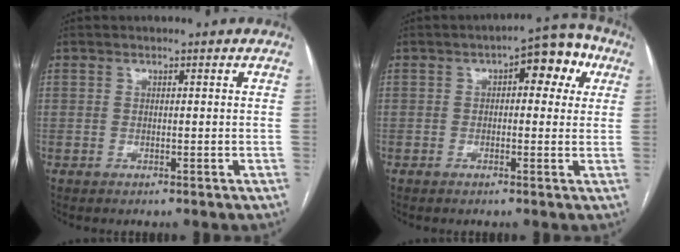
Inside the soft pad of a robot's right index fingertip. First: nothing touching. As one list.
[{"total": 8.0, "force": [2.5, 3.4, 6.7], "torque": [-0.080, 0.037, 0.024]}]